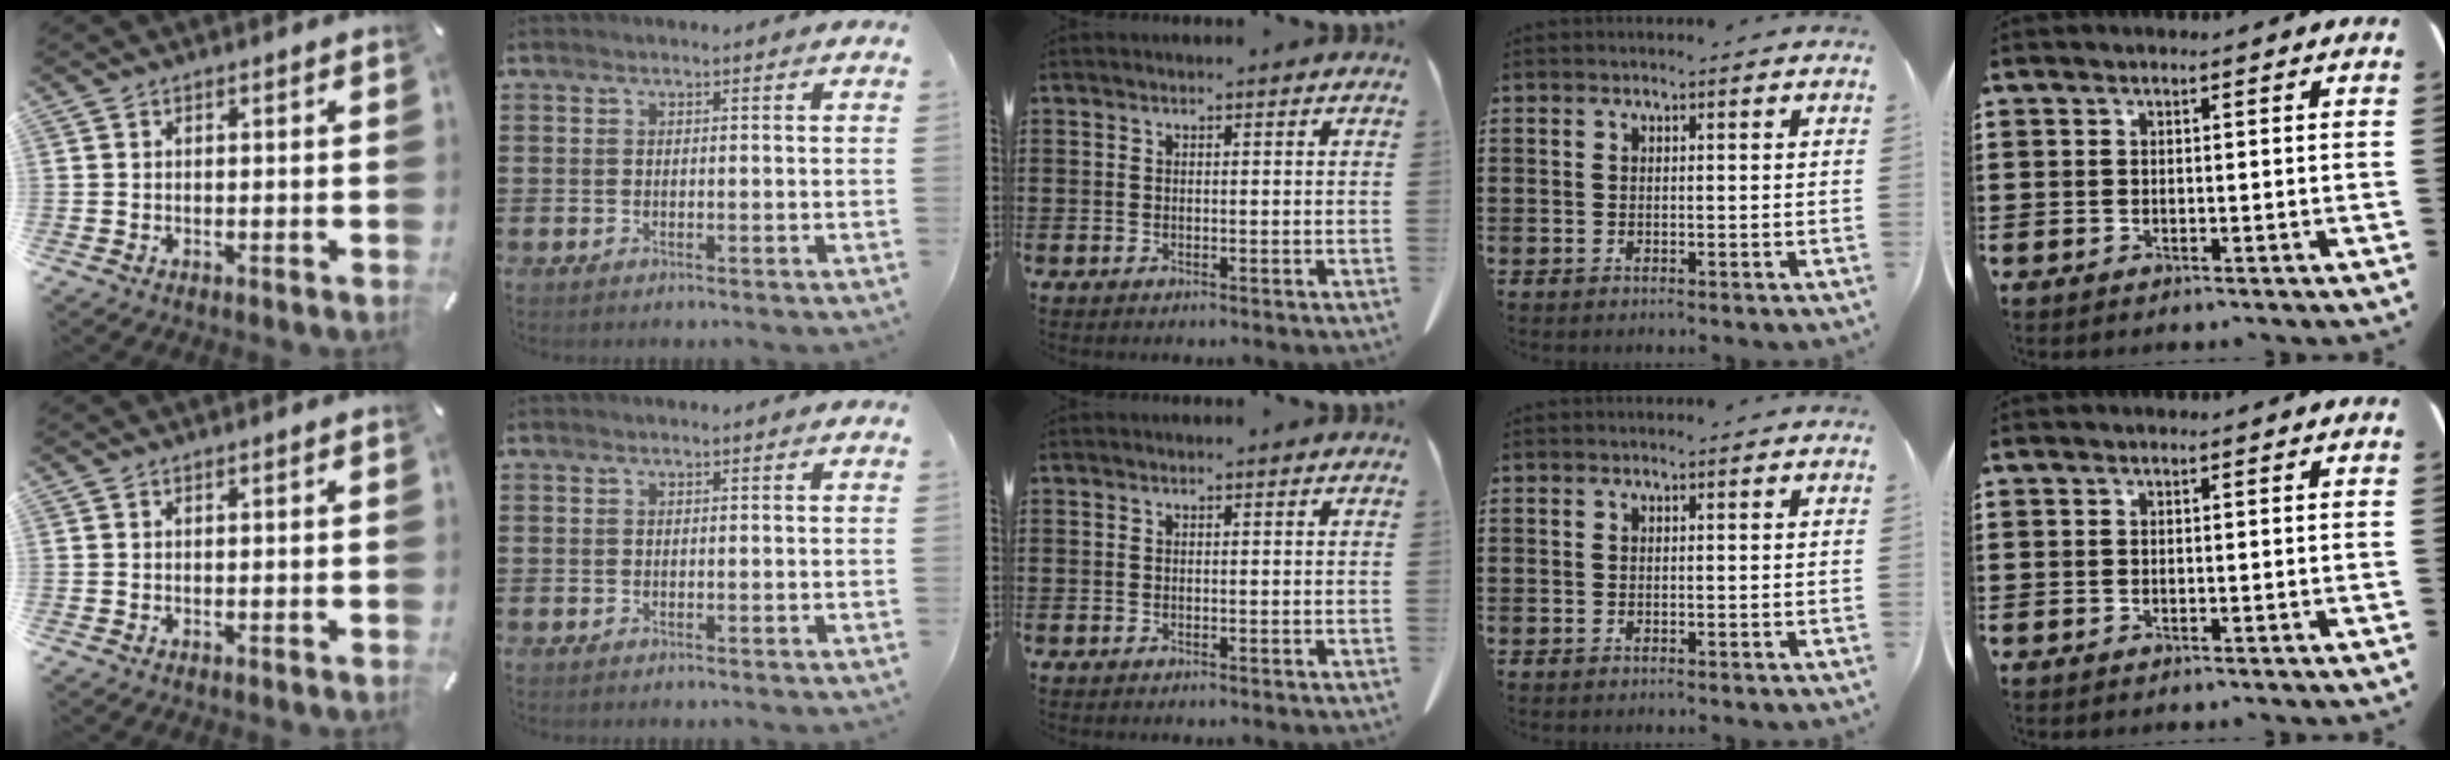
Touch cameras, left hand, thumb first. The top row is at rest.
{}